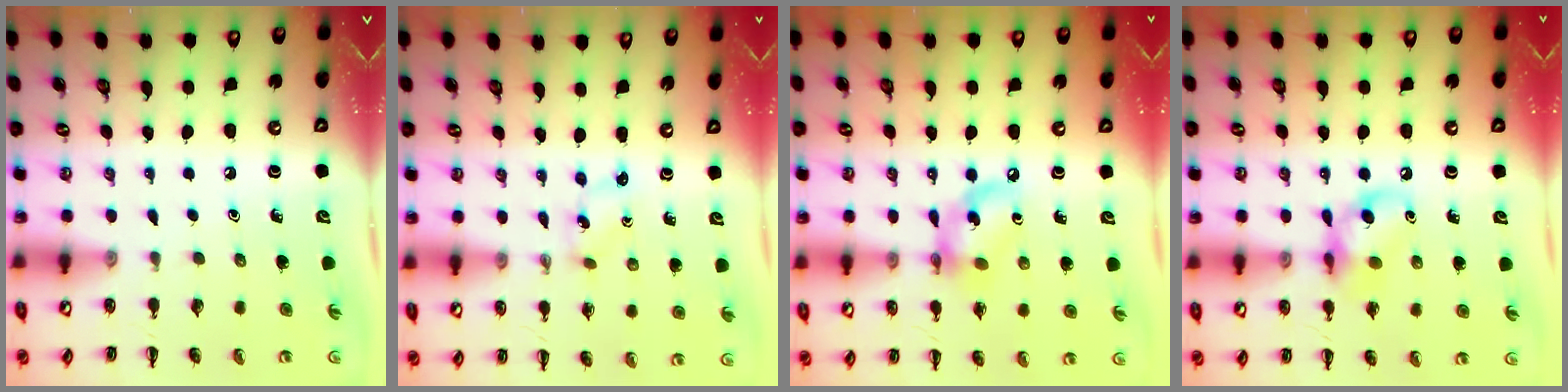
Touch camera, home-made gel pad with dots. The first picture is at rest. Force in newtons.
{"total": 0.0}
{"total": 10.4, "press": 10.2, "slide": 1.8}
{"total": 11.3, "press": 11.2, "slide": 1.4}